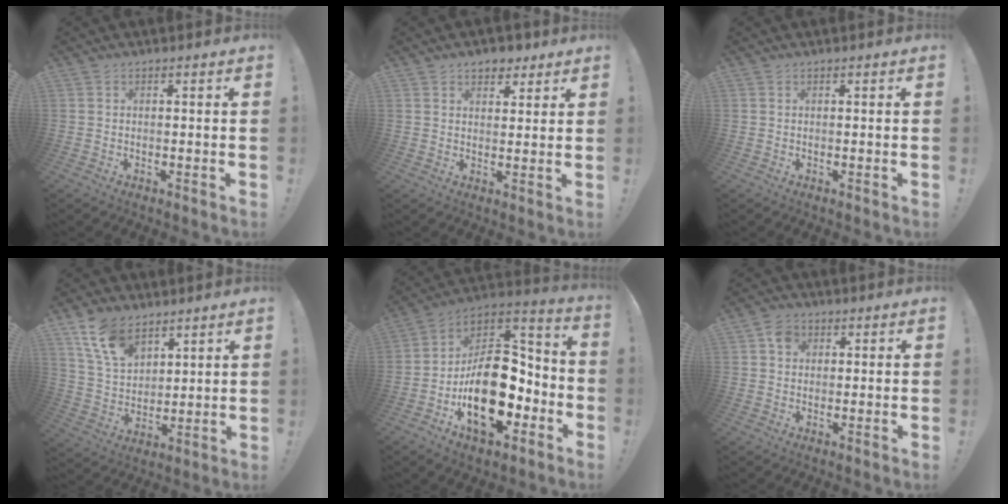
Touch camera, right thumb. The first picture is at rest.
{"total": 5.1, "force": [3.4, 3.4, 1.6], "torque": [-0.005, -0.017, 0.059]}
{"total": 0.0}
{"total": 12.7, "force": [8.5, 7.5, 5.7], "torque": [-0.104, -0.044, 0.164]}
{"total": 24.4, "force": [-6.4, 14.7, 18.3], "torque": [-0.293, 0.033, -0.090]}
{"total": 4.0, "force": [1.1, 3.3, 1.9], "torque": [-0.026, 0.007, 0.019]}